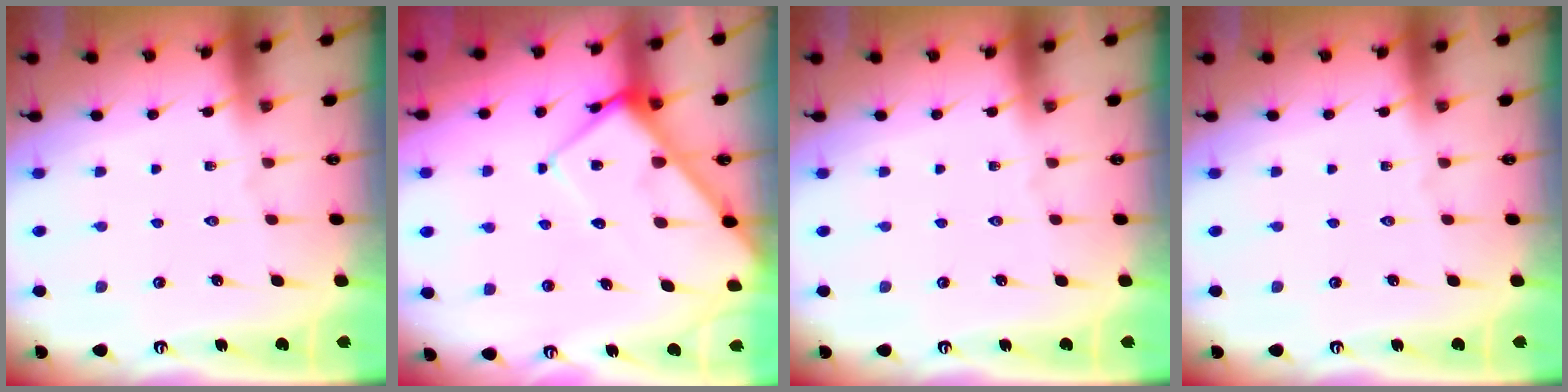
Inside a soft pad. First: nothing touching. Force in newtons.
{"total": 10.1, "press": 10.1, "slide": 0.8}
{"total": 0.0}
{"total": 0.0}